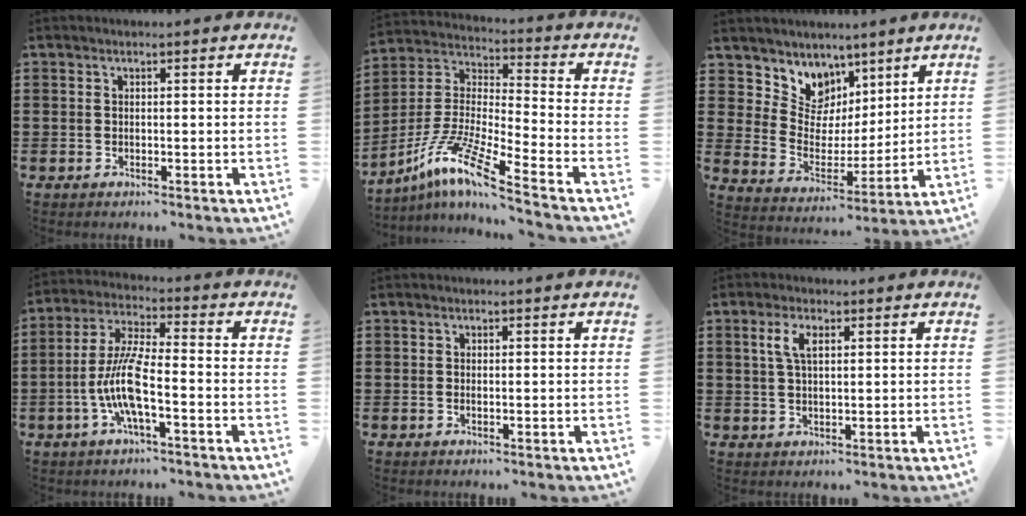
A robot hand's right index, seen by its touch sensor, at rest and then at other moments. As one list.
[{"total": 10.2, "force": [-8.0, -0.1, 6.4], "torque": [-0.153, -0.018, -0.172]}, {"total": 7.6, "force": [5.2, 5.5, 0.1], "torque": [-0.044, -0.061, 0.095]}, {"total": 8.5, "force": [-2.9, 1.8, 7.8], "torque": [-0.186, -0.013, -0.066]}, {"total": 0.0}, {"total": 3.8, "force": [1.3, 1.6, 3.2], "torque": [-0.070, 0.009, 0.021]}]